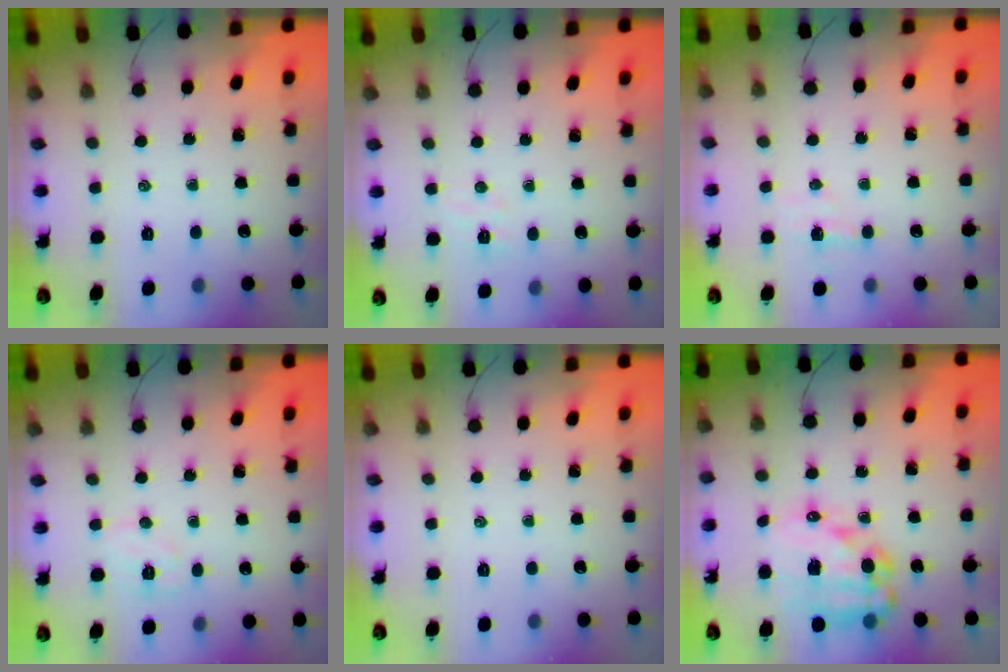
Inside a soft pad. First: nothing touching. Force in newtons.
{"total": 4.8, "press": 4.7, "slide": 1.1}
{"total": 3.1, "press": 3.1, "slide": 0.5}
{"total": 5.8, "press": 5.7, "slide": 1.0}
{"total": 0.0}
{"total": 15.8, "press": 15.5, "slide": 3.1}